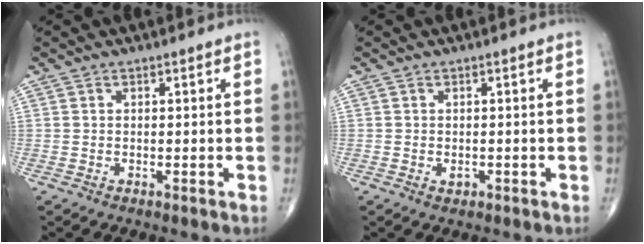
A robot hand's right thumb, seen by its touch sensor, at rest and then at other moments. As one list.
[{"total": 1.0, "force": [-0.3, 0.8, 0.6], "torque": [-0.006, 0.000, -0.004]}]